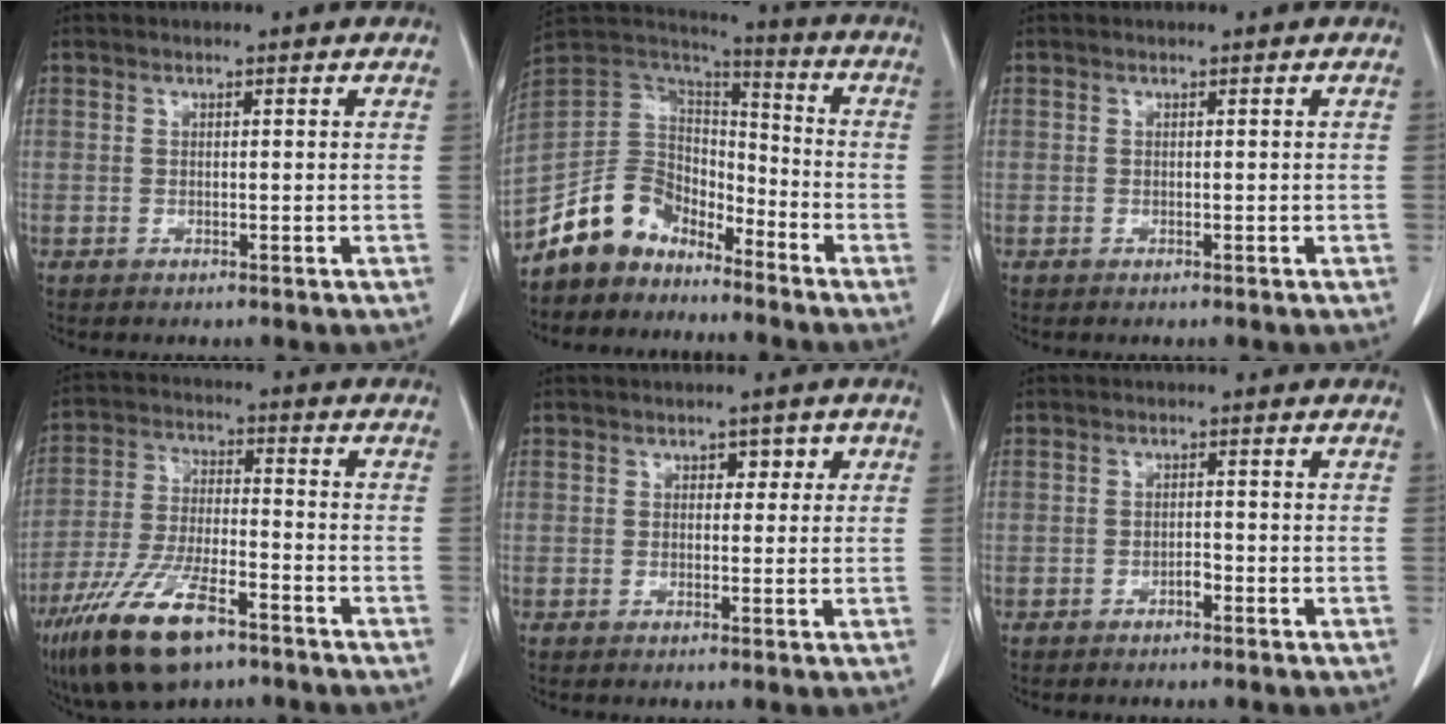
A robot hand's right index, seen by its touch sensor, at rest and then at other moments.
{"total": 11.3, "force": [-9.0, 6.3, 2.6], "torque": [-0.052, 0.046, -0.177]}
{"total": 0.0}
{"total": 14.3, "force": [-9.0, 4.1, 10.4], "torque": [-0.213, -0.022, -0.165]}
{"total": 2.8, "force": [0.8, 1.8, 2.0], "torque": [-0.017, 0.012, 0.006]}
{"total": 1.3, "force": [-1.0, 0.4, 0.8], "torque": [-0.011, 0.003, -0.018]}